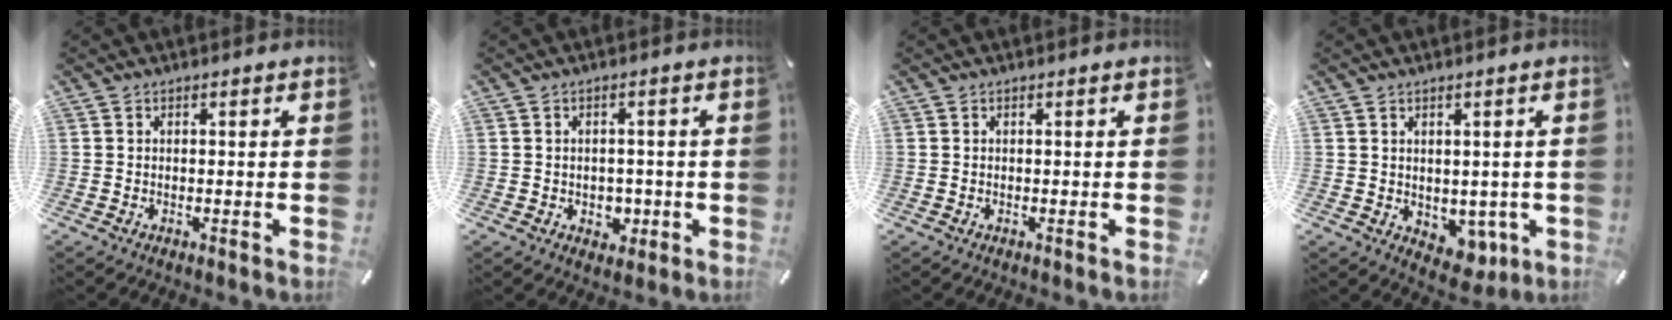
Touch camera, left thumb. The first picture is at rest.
{"total": 3.6, "force": [-0.6, 3.2, 1.5], "torque": [-0.011, -0.003, -0.015]}
{"total": 0.0}
{"total": 4.3, "force": [1.0, 3.9, 1.7], "torque": [-0.006, -0.008, 0.019]}